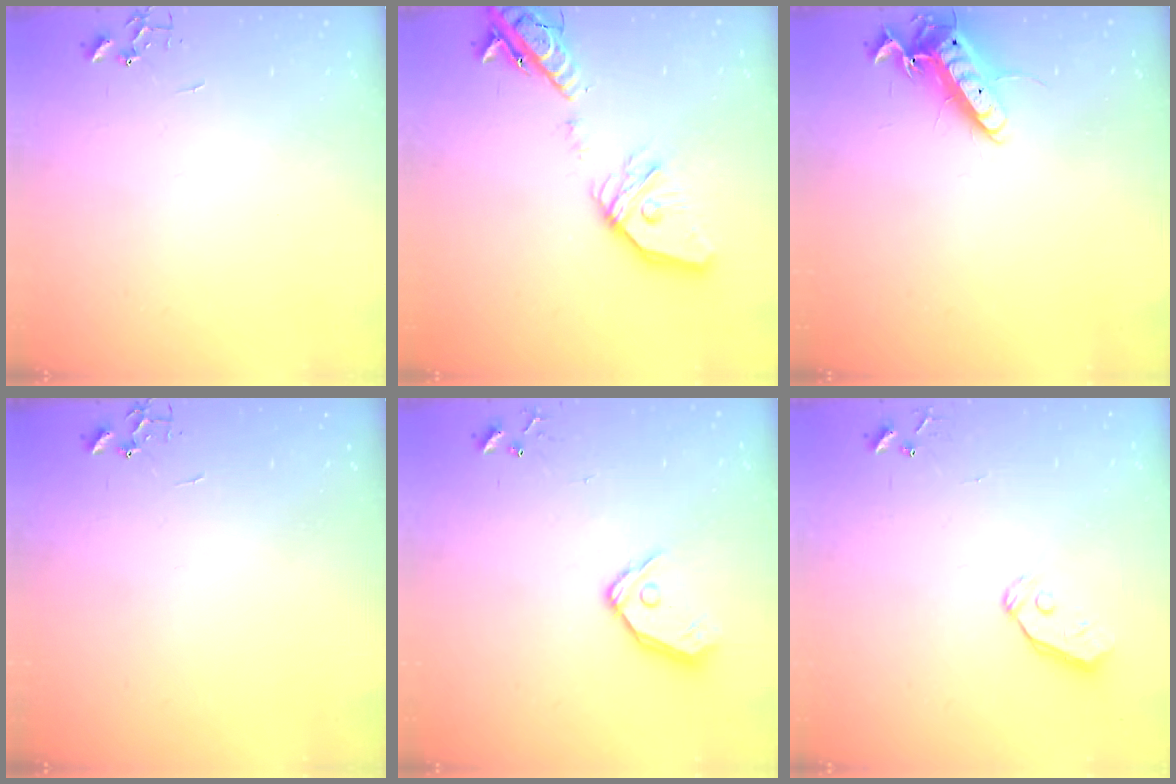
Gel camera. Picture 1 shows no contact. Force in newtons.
{"total": 21.4, "press": 21.2, "slide": 3.5}
{"total": 13.2, "press": 13.1, "slide": 1.2}
{"total": 0.0}
{"total": 11.5, "press": 11.4, "slide": 1.7}
{"total": 4.4, "press": 4.4, "slide": 0.5}